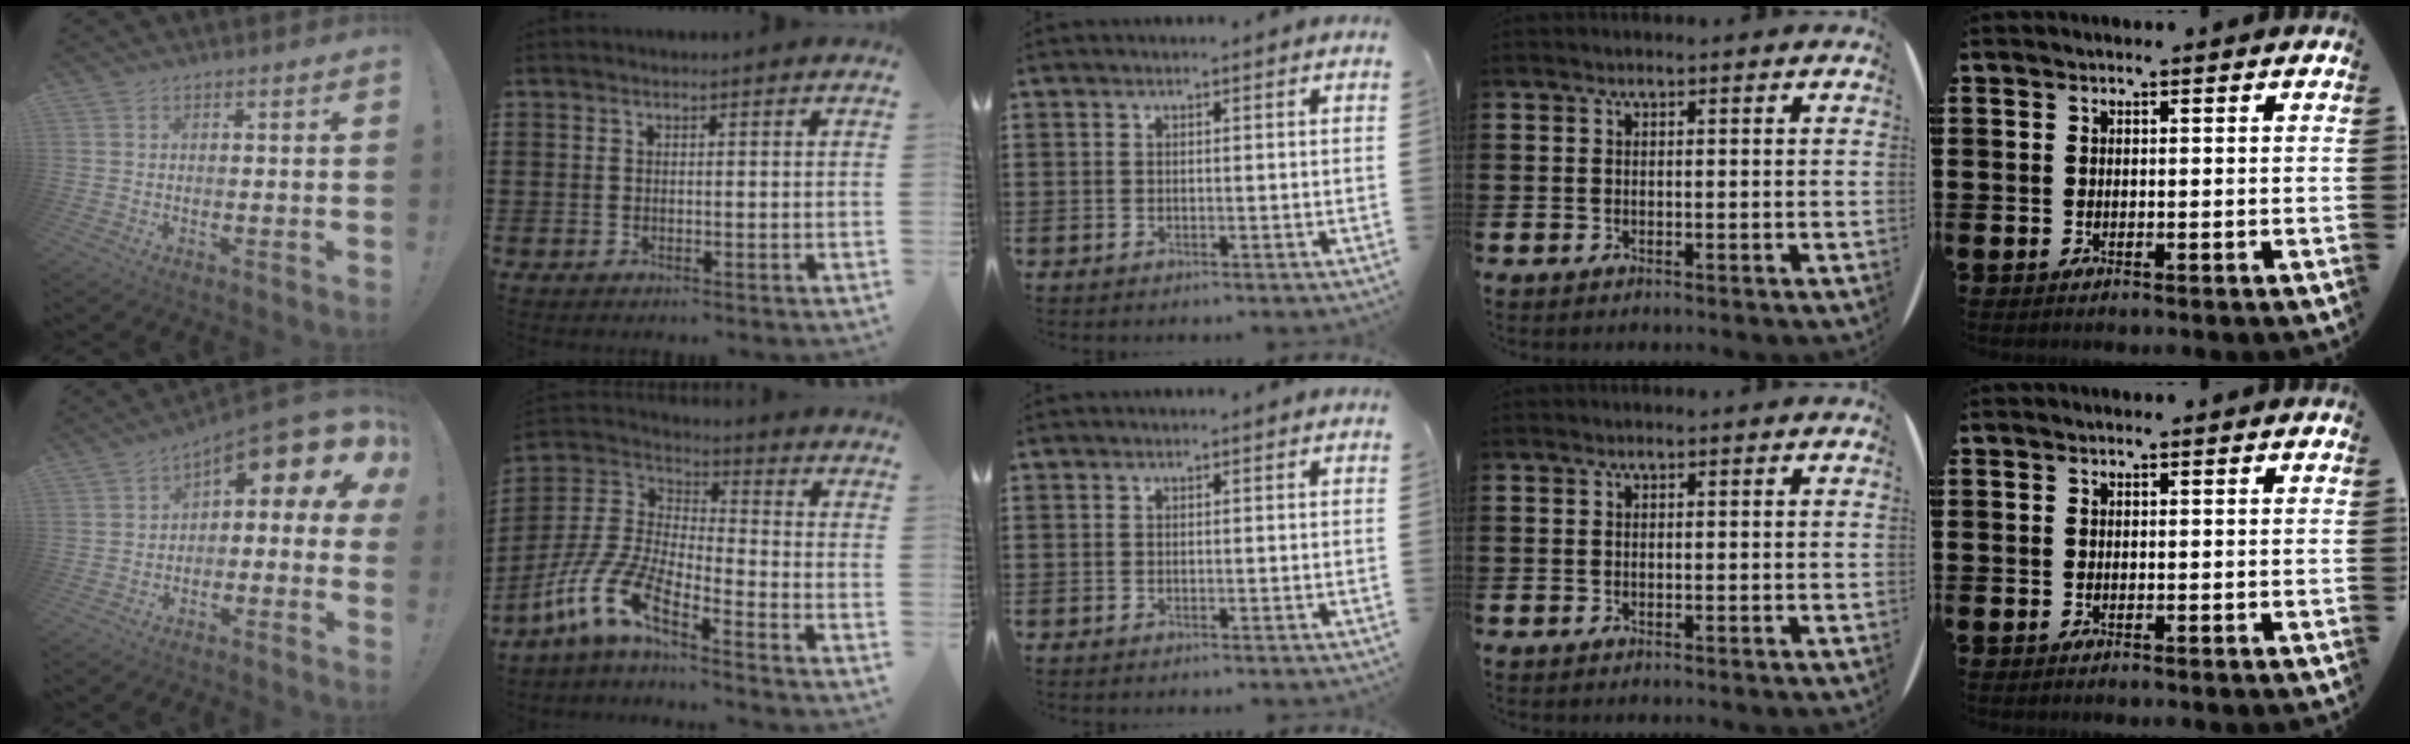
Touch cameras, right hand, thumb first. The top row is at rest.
{"thumb": {"total": 8.5, "force": [3.7, 3.3, 6.9], "torque": [-0.083, -0.042, 0.052]}, "index": {"total": 9.2, "force": [-7.1, 1.9, 5.6], "torque": [-0.161, -0.019, -0.153]}}